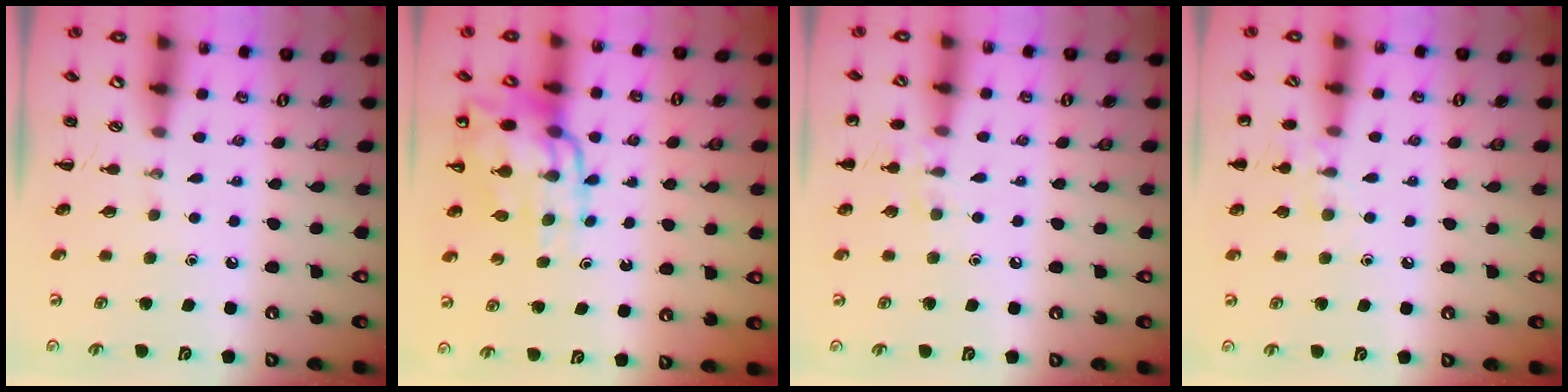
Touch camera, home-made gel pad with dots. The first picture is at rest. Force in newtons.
{"total": 13.2, "press": 12.7, "slide": 3.6}
{"total": 7.4, "press": 7.1, "slide": 2.1}
{"total": 7.8, "press": 7.5, "slide": 2.1}